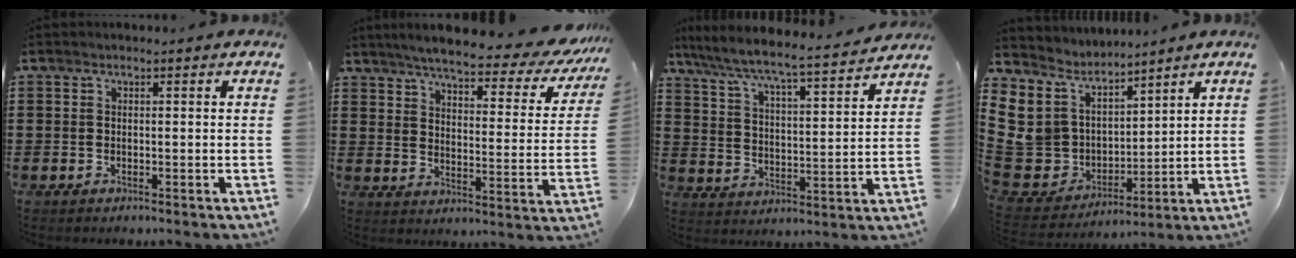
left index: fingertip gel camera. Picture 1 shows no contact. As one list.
[{"total": 6.4, "force": [5.7, 0.5, 3.0], "torque": [-0.076, -0.038, 0.093]}, {"total": 5.8, "force": [5.4, -0.2, 2.0], "torque": [-0.067, -0.043, 0.085]}, {"total": 9.1, "force": [3.6, 8.1, 1.8], "torque": [-0.105, -0.033, 0.076]}]